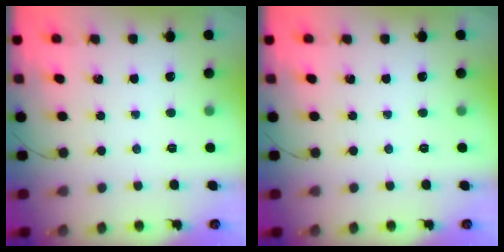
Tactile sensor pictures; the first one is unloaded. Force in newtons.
{"total": 0.0}